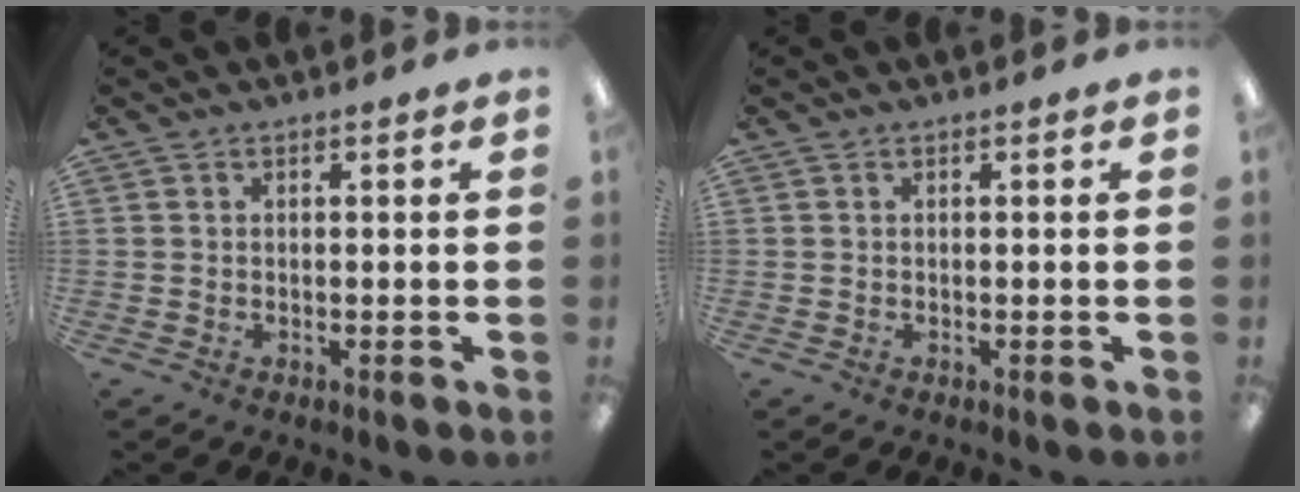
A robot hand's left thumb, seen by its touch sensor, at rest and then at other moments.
{"total": 0.0}